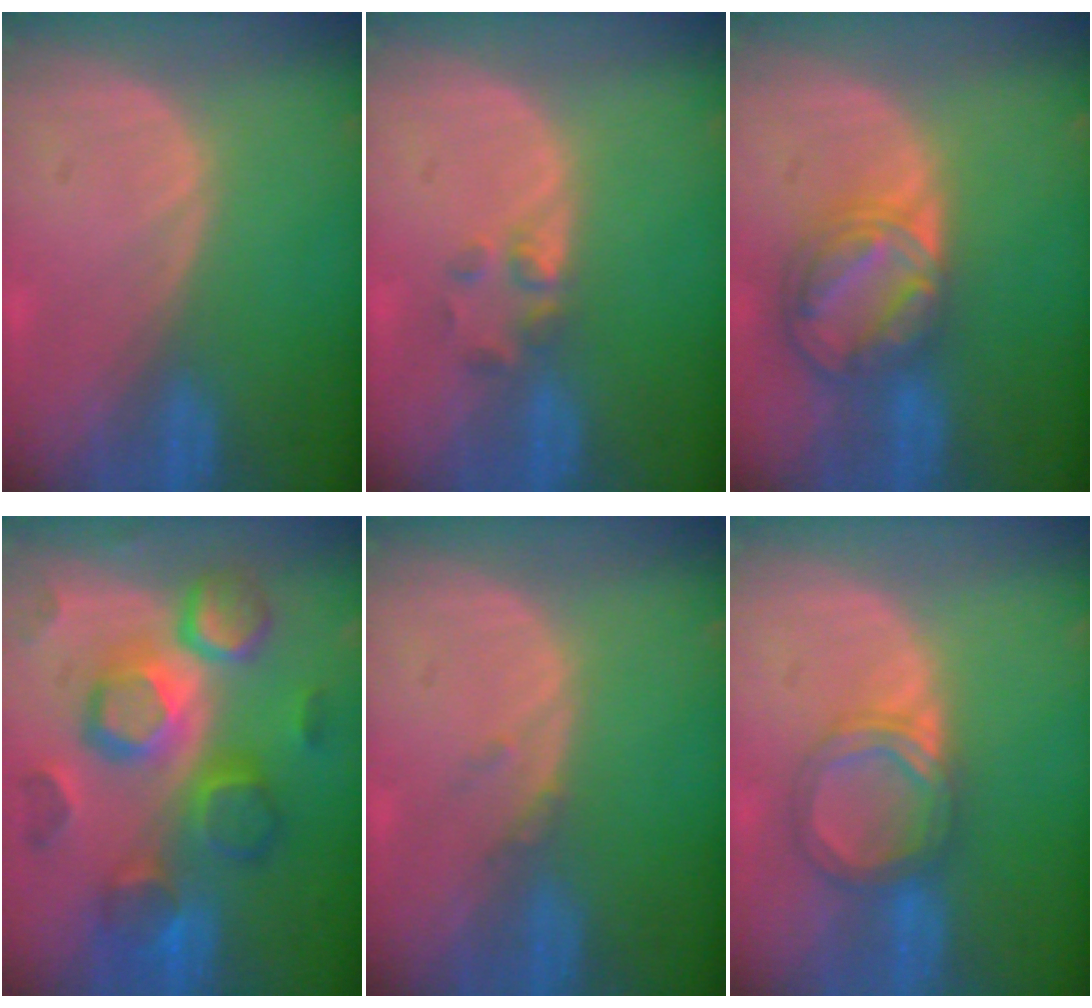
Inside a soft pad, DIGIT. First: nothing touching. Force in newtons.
{"total": 2.3, "press": 2.2, "slide": 0.8}
{"total": 8.7, "press": 7.3, "slide": 4.6}
{"total": 12.3, "press": 12.3, "slide": 1.0}
{"total": 1.0, "press": 1.0, "slide": 0.2}
{"total": 5.3, "press": 5.2, "slide": 0.4}